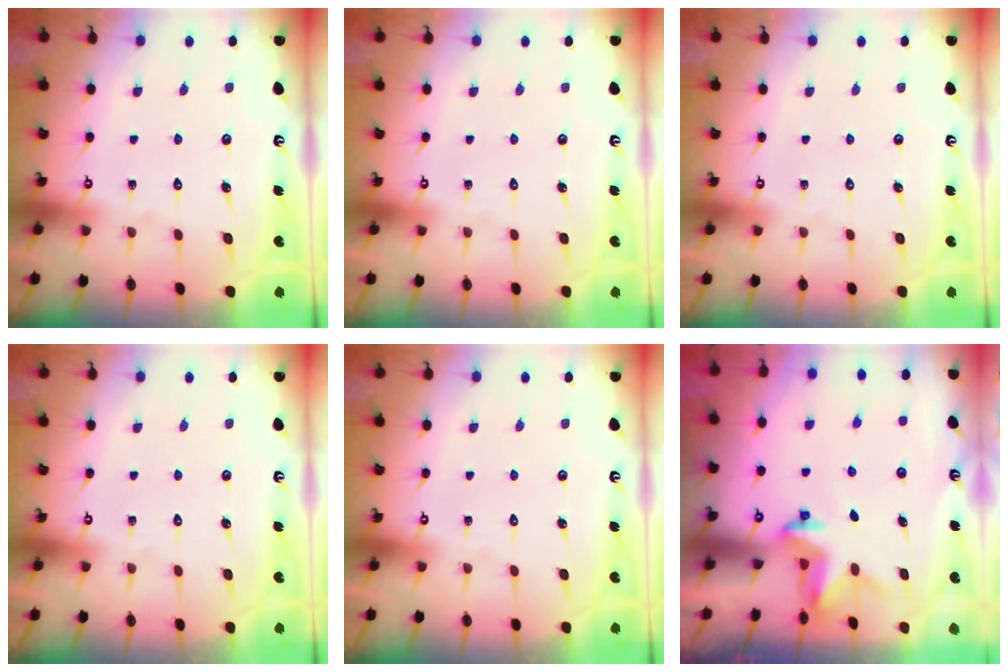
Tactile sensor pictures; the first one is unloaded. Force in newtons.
{"total": 0.0}
{"total": 0.0}
{"total": 0.0}
{"total": 0.0}
{"total": 2.9, "press": 2.9, "slide": 0.1}